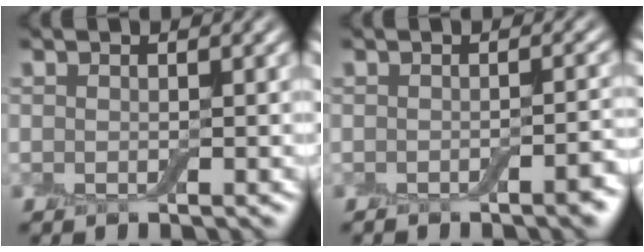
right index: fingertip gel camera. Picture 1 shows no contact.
{"total": 2.1, "force": [-1.3, 0.5, 1.5], "torque": [-0.017, 0.001, -0.021]}